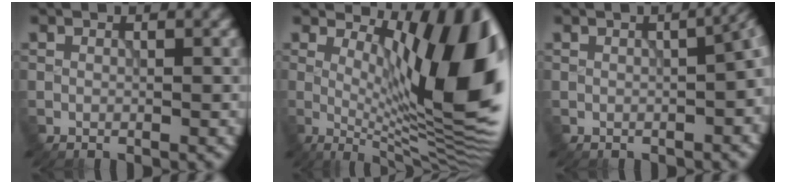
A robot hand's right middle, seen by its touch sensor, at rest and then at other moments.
{"total": 12.8, "force": [3.1, 4.2, 11.7], "torque": [-0.156, -0.006, 0.050]}
{"total": 7.1, "force": [-0.6, 3.1, 6.4], "torque": [-0.025, -0.008, -0.012]}